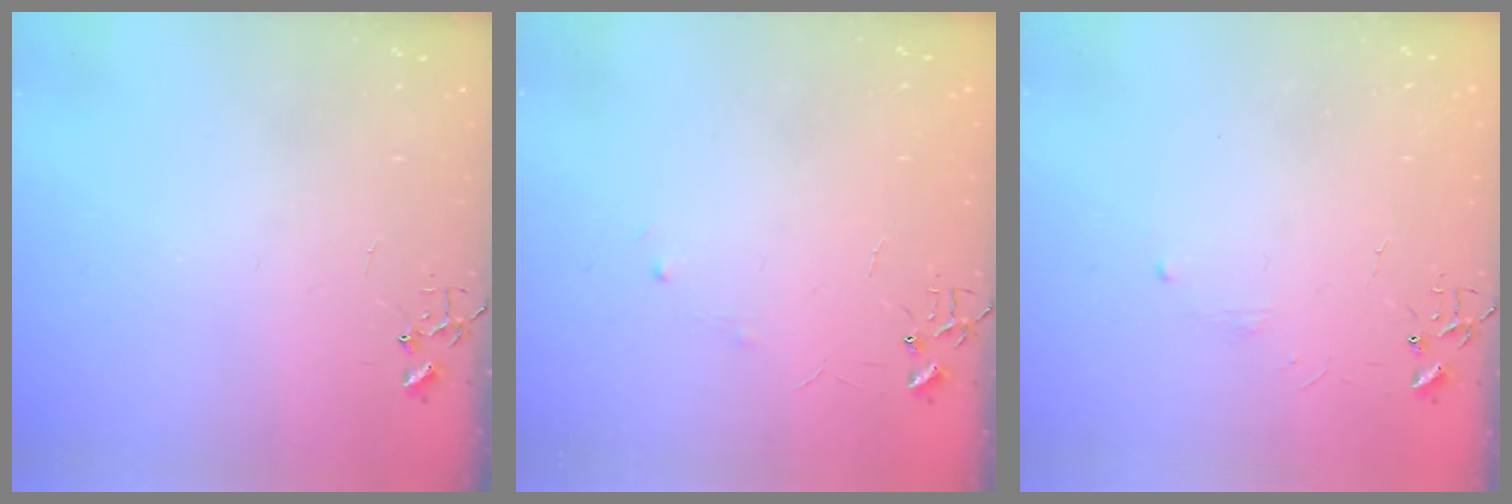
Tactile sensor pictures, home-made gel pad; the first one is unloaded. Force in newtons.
{"total": 3.4, "press": 3.4, "slide": 0.6}
{"total": 2.8, "press": 2.8, "slide": 0.5}